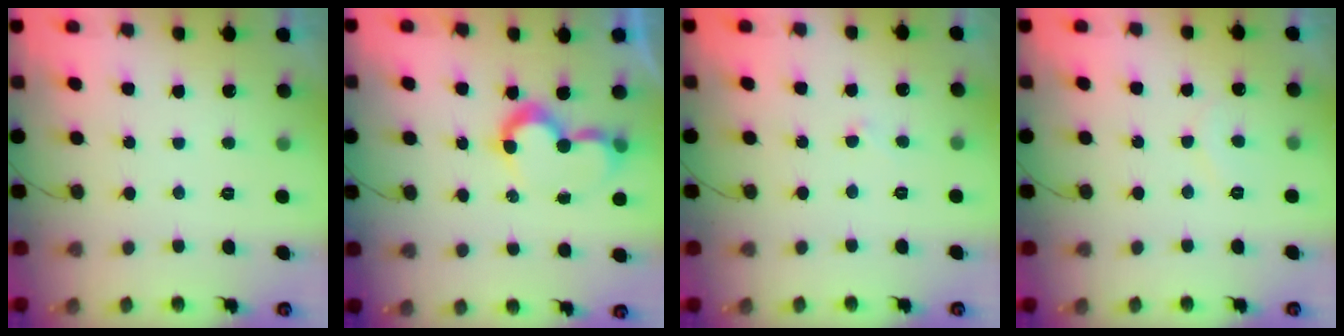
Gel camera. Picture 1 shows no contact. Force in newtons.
{"total": 7.8, "press": 7.8, "slide": 0.8}
{"total": 2.9, "press": 2.9, "slide": 0.3}
{"total": 5.6, "press": 5.6, "slide": 0.5}